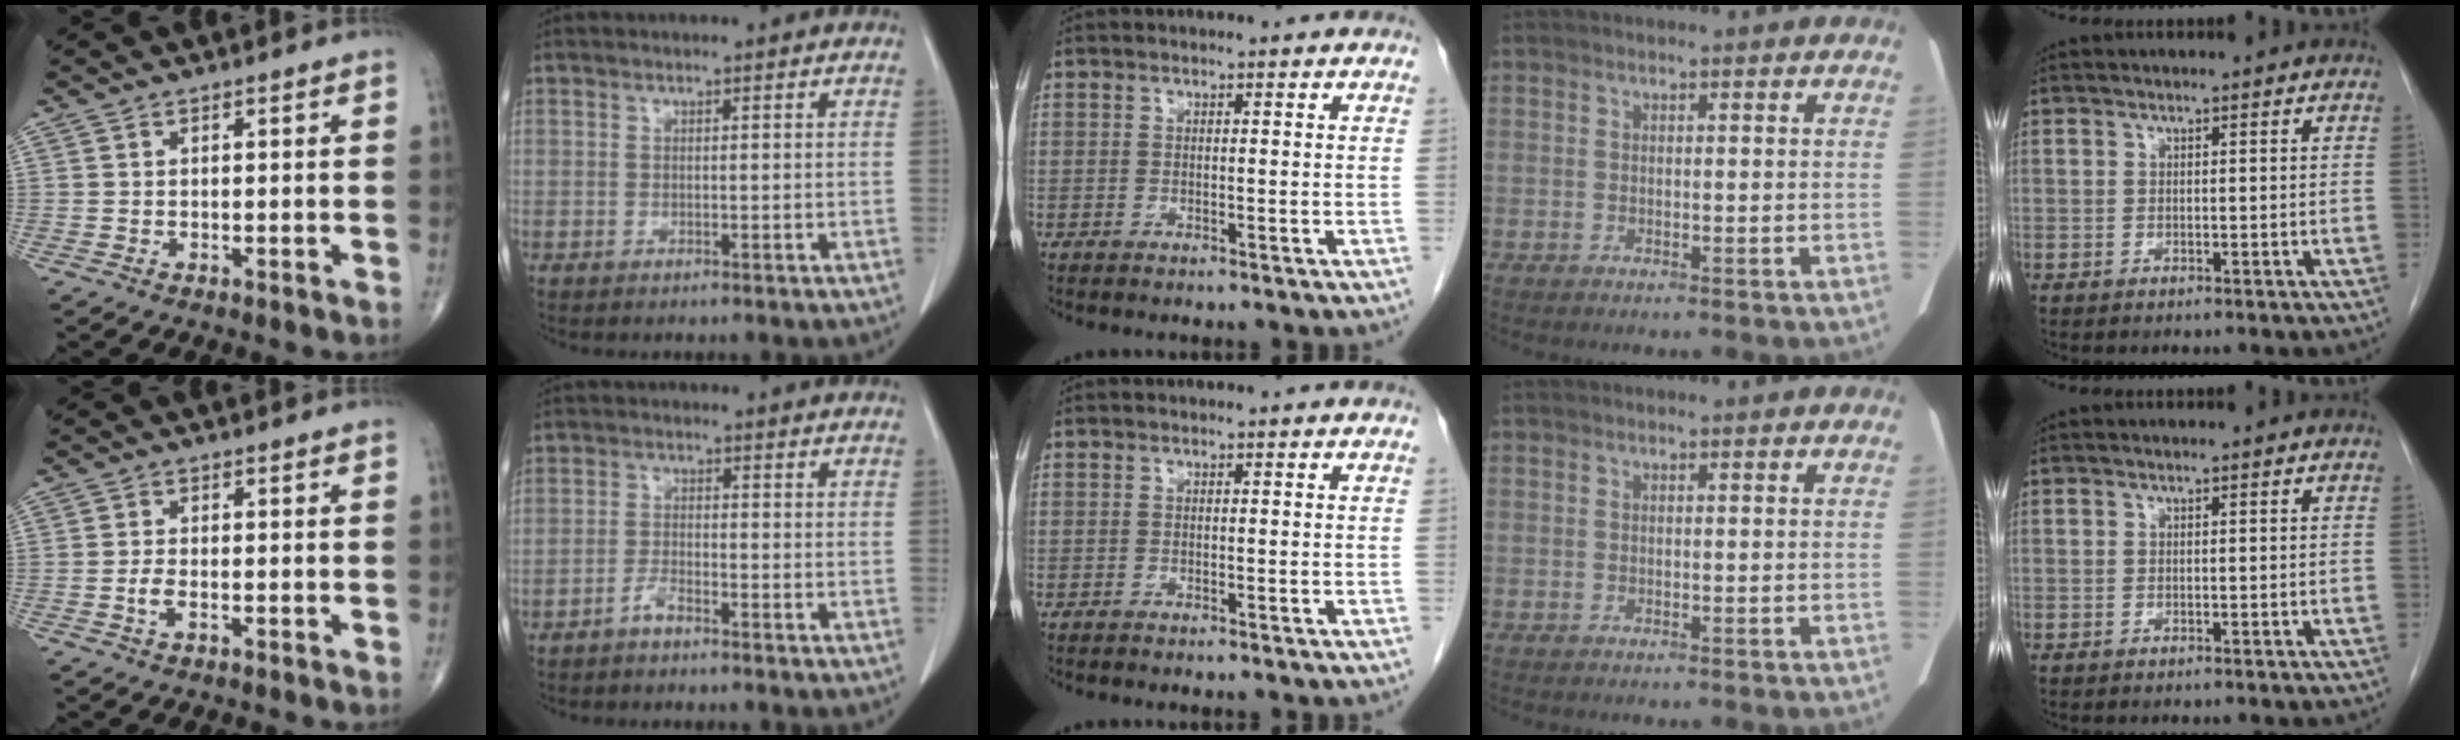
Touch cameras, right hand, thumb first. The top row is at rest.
{"thumb": {"total": 2.2, "force": [-0.8, 1.0, 1.8], "torque": [-0.040, 0.005, -0.015]}, "index": {"total": 2.1, "force": [-1.8, 0.3, 1.1], "torque": [-0.024, 0.000, -0.038]}}